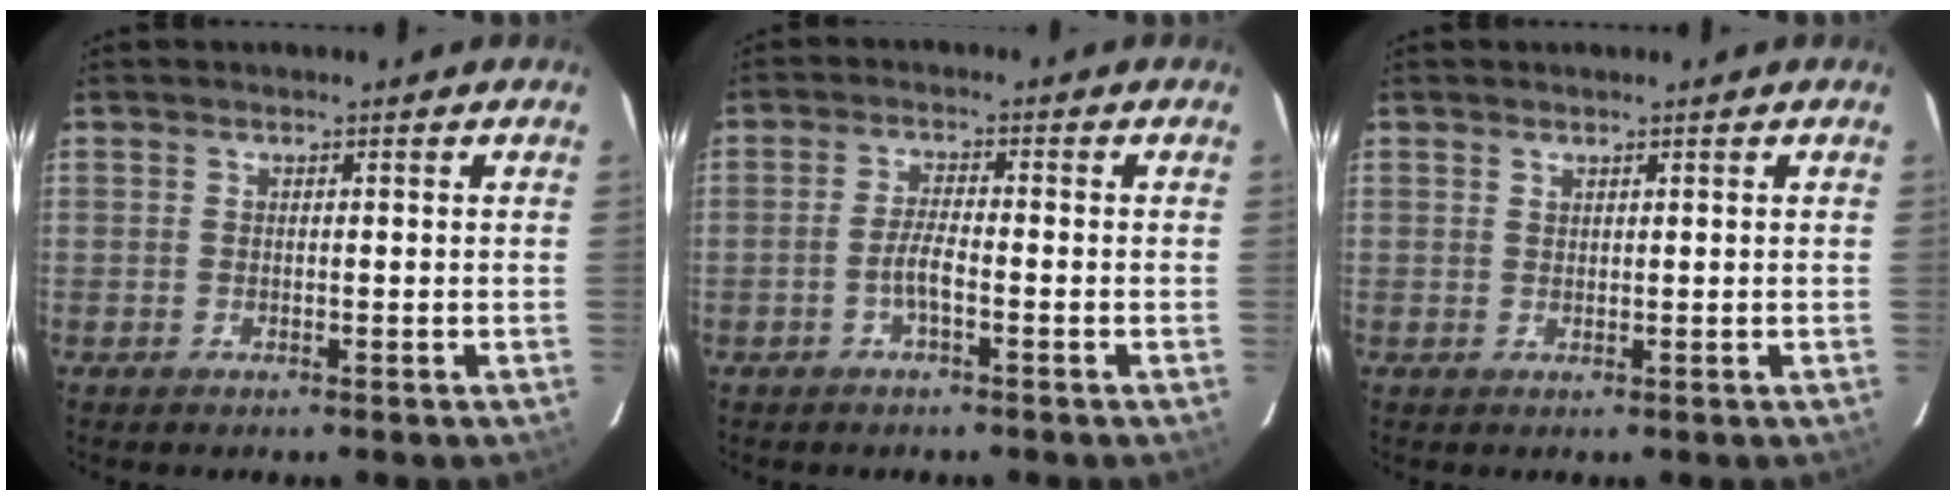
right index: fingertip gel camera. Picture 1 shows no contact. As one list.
[{"total": 3.2, "force": [-1.6, 0.4, 2.7], "torque": [-0.061, 0.005, -0.031]}, {"total": 0.6, "force": [0.5, 0.3, 0.1], "torque": [-0.001, 0.001, 0.011]}]